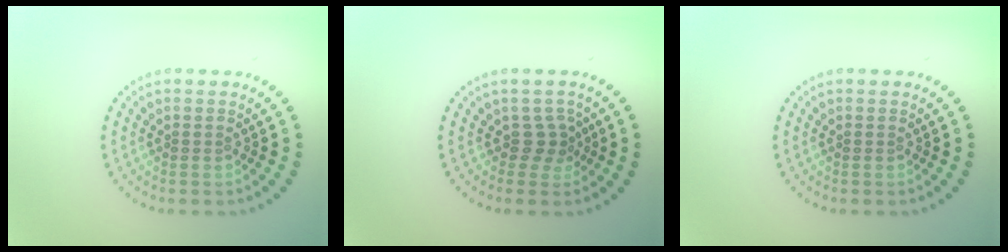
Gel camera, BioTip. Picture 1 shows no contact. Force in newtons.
{"total": 1.9, "press": 1.3, "slide": 1.4}
{"total": 0.0}